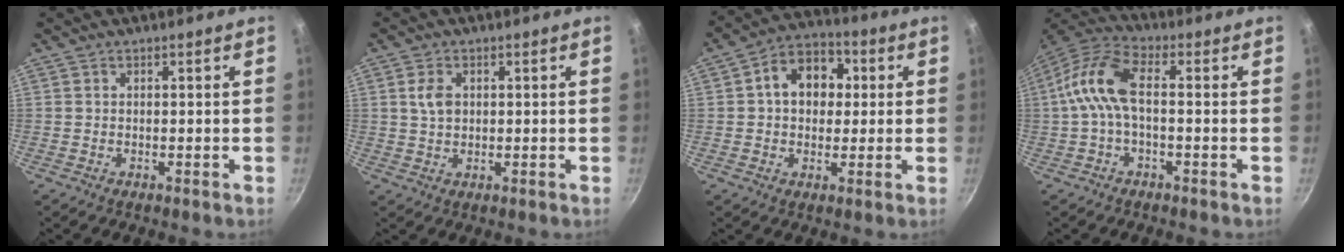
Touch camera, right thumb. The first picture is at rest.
{"total": 3.9, "force": [1.0, 2.7, 2.7], "torque": [-0.044, 0.000, 0.018]}
{"total": 11.0, "force": [1.8, 8.3, 7.0], "torque": [-0.066, 0.019, 0.012]}
{"total": 10.2, "force": [-0.6, 4.8, 9.0], "torque": [-0.195, 0.033, -0.029]}